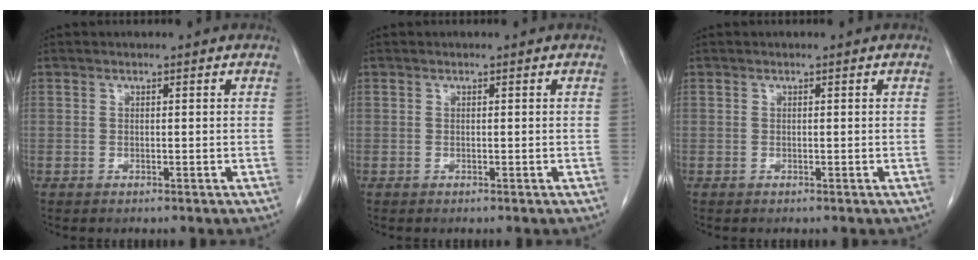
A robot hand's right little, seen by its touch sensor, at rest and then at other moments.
{"total": 0.0}
{"total": 0.0}